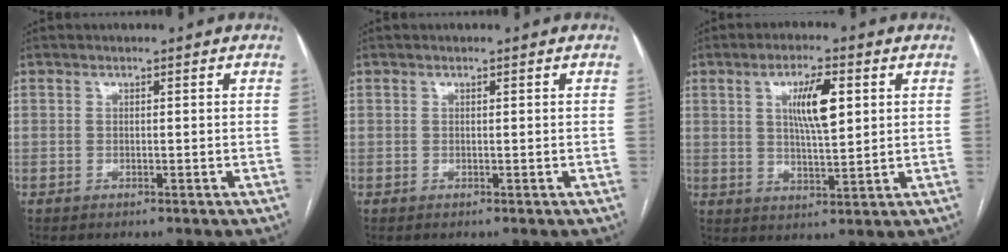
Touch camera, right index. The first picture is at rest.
{"total": 0.0}
{"total": 7.6, "force": [2.3, 1.7, 7.0], "torque": [-0.124, 0.004, 0.043]}